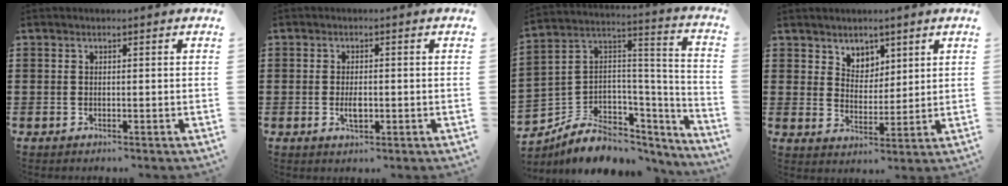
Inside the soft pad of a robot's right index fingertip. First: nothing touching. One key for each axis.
{"total": 2.6, "fx": -0.4, "fy": 1.1, "fz": 2.4, "tx": -0.044, "ty": 0.000, "tz": -0.007}
{"total": 7.6, "fx": -4.5, "fy": 5.6, "fz": 2.5, "tx": -0.066, "ty": 0.000, "tz": -0.076}
{"total": 4.6, "fx": 3.4, "fy": 3.1, "fz": 0.1, "tx": -0.022, "ty": 0.003, "tz": 0.063}